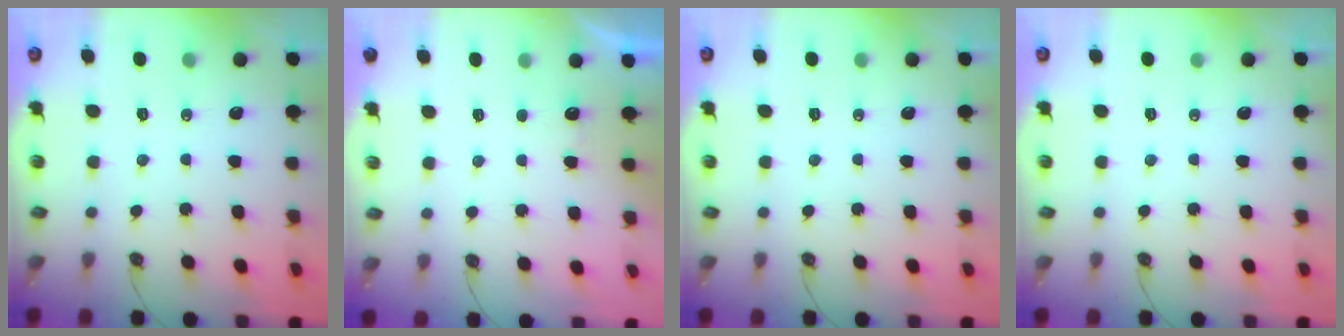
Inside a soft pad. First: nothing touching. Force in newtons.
{"total": 0.9, "press": 0.6, "slide": 0.7}
{"total": 0.0}
{"total": 0.0}